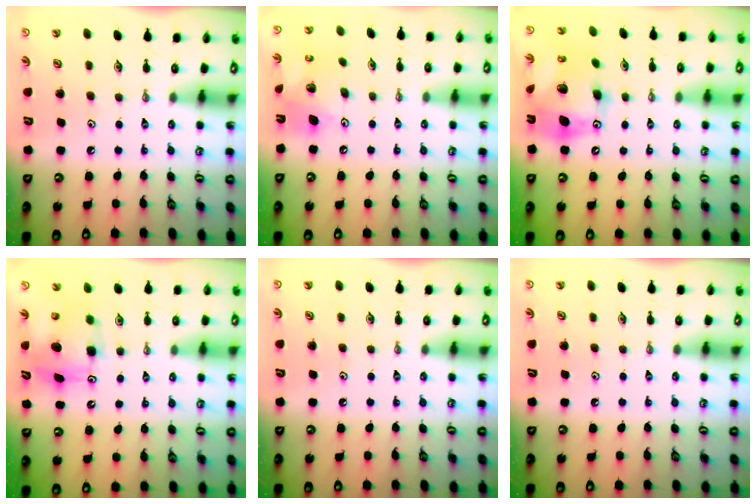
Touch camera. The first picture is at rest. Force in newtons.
{"total": 12.5, "press": 12.5, "slide": 1.0}
{"total": 16.6, "press": 16.5, "slide": 1.8}
{"total": 7.1, "press": 7.1, "slide": 0.1}
{"total": 0.0}
{"total": 0.0}